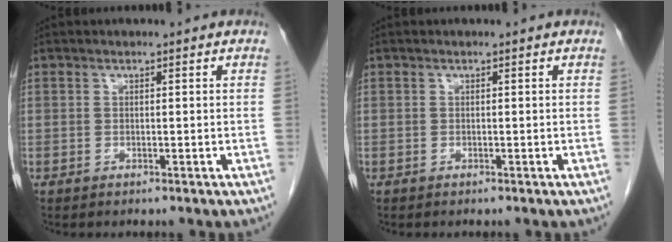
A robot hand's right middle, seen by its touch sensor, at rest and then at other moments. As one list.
[{"total": 0.0}]